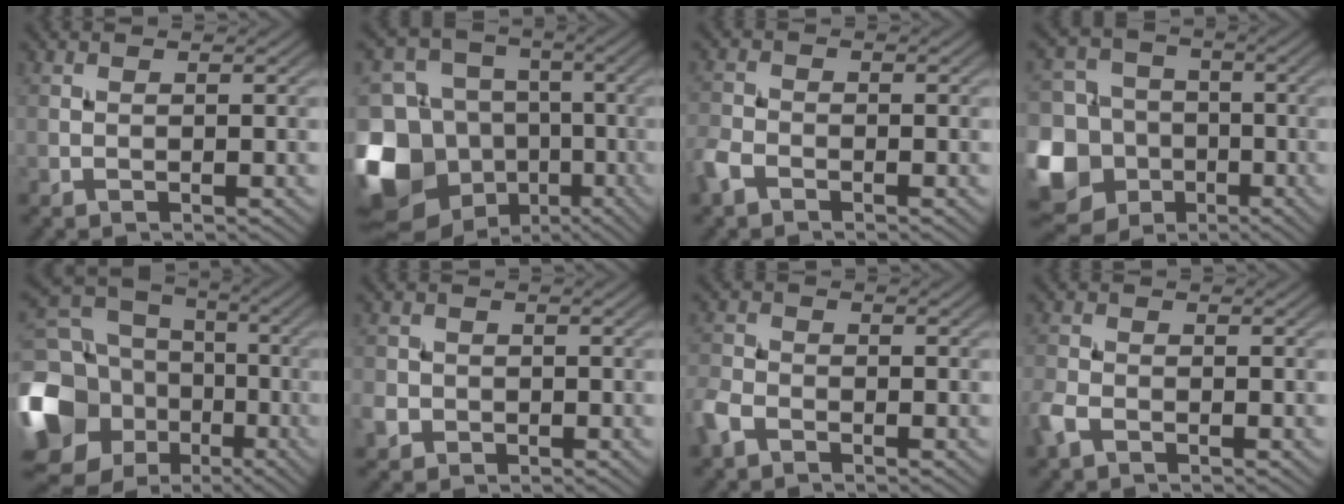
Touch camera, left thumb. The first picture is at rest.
{"total": 16.9, "force": [-6.6, 13.7, 7.3], "torque": [-0.234, -0.014, -0.118]}
{"total": 3.3, "force": [-2.3, 1.8, 1.7], "torque": [-0.041, -0.004, -0.062]}
{"total": 17.5, "force": [-6.0, 15.2, 6.2], "torque": [-0.206, -0.035, -0.123]}
{"total": 17.6, "force": [-4.6, 14.7, 8.5], "torque": [-0.266, -0.017, -0.080]}
{"total": 3.1, "force": [-1.1, 2.7, 0.8], "torque": [-0.022, -0.008, -0.028]}
{"total": 3.8, "force": [-2.5, 2.1, 1.9], "torque": [-0.049, -0.005, -0.068]}
{"total": 3.1, "force": [-2.0, 1.7, 1.8], "torque": [-0.046, -0.005, -0.052]}